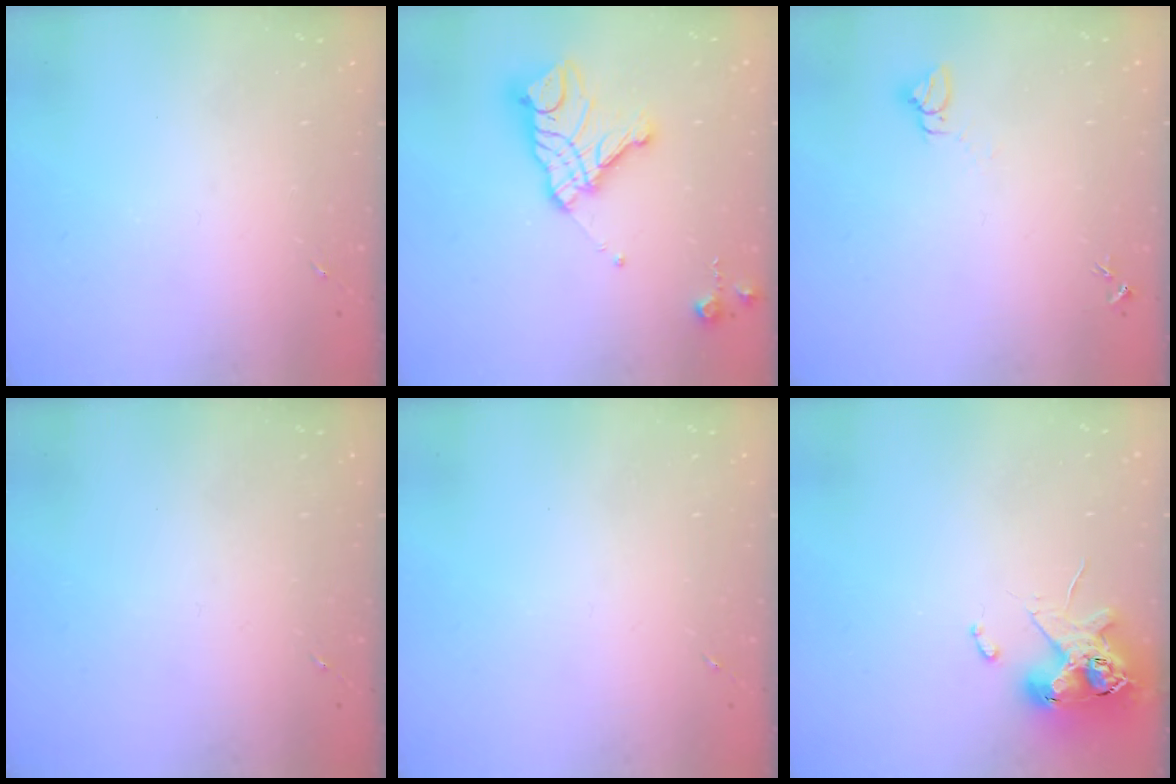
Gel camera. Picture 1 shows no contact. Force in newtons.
{"total": 18.0, "press": 17.9, "slide": 1.7}
{"total": 2.8, "press": 2.8, "slide": 0.1}
{"total": 0.0}
{"total": 0.0}
{"total": 11.7, "press": 11.5, "slide": 1.7}